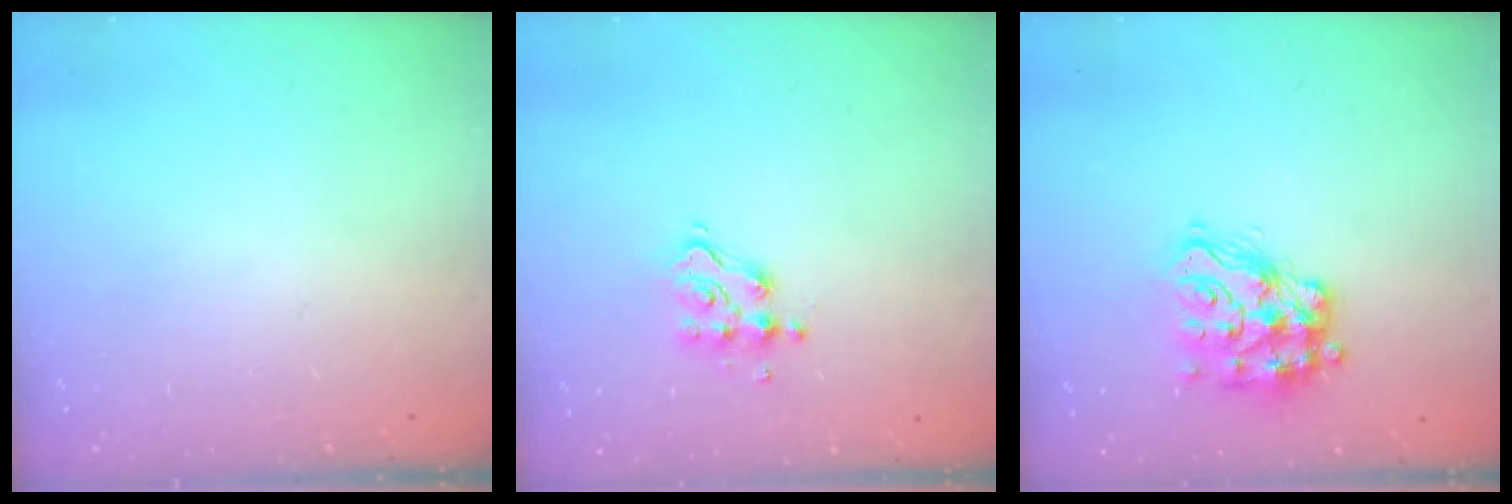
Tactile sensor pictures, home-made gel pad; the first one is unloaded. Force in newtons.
{"total": 6.9, "press": 6.9, "slide": 0.6}
{"total": 15.2, "press": 15.2, "slide": 0.9}